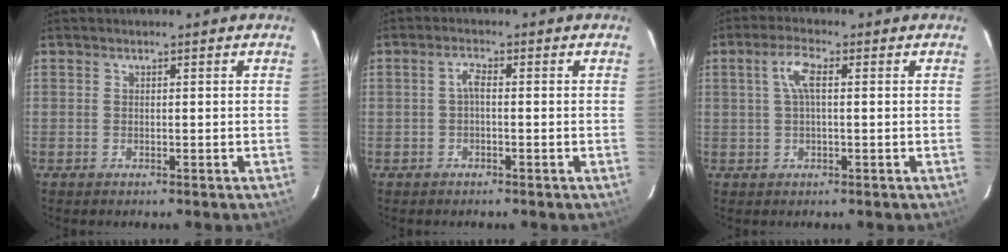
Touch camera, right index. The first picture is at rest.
{"total": 1.6, "force": [-0.3, 0.5, 1.5], "torque": [-0.032, 0.007, -0.008]}
{"total": 4.1, "force": [0.8, 1.2, 3.9], "torque": [-0.077, 0.008, 0.016]}